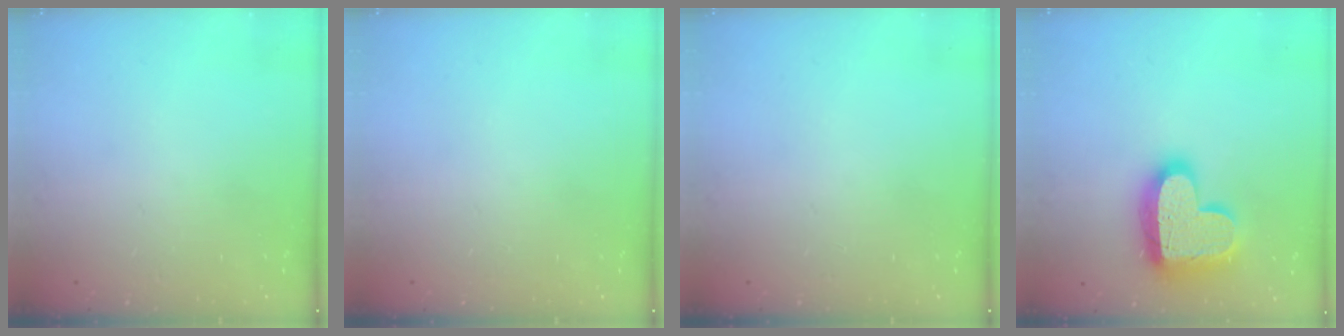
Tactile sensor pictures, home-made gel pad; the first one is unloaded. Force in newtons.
{"total": 0.0}
{"total": 0.0}
{"total": 19.8, "press": 19.8, "slide": 1.5}